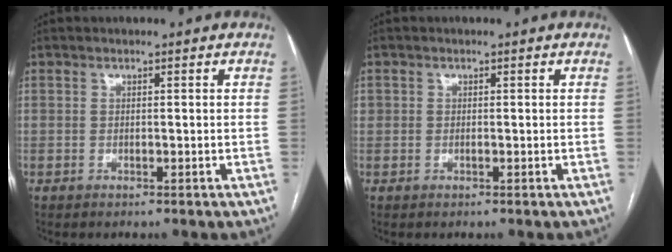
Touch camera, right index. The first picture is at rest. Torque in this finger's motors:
{"motor_torque": [0.46, 0.12, 0.03, 0.05]}